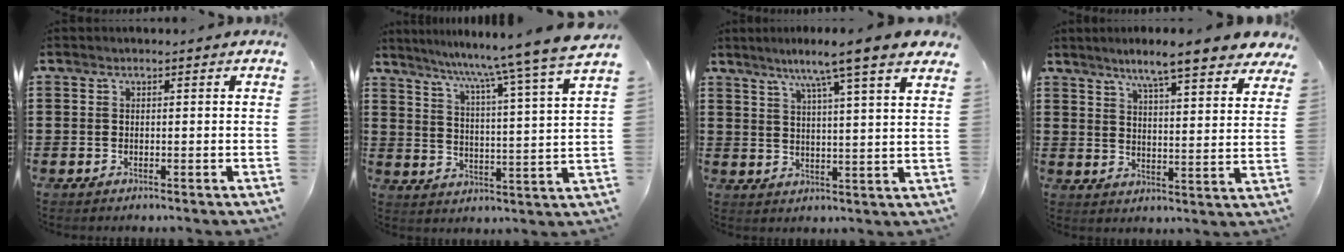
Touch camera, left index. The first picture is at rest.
{"total": 7.1, "force": [5.9, -1.8, 3.5], "torque": [-0.085, -0.057, 0.087]}
{"total": 7.1, "force": [5.5, -0.9, 4.5], "torque": [-0.098, -0.027, 0.085]}
{"total": 7.3, "force": [6.3, 0.1, 3.7], "torque": [-0.079, -0.030, 0.103]}